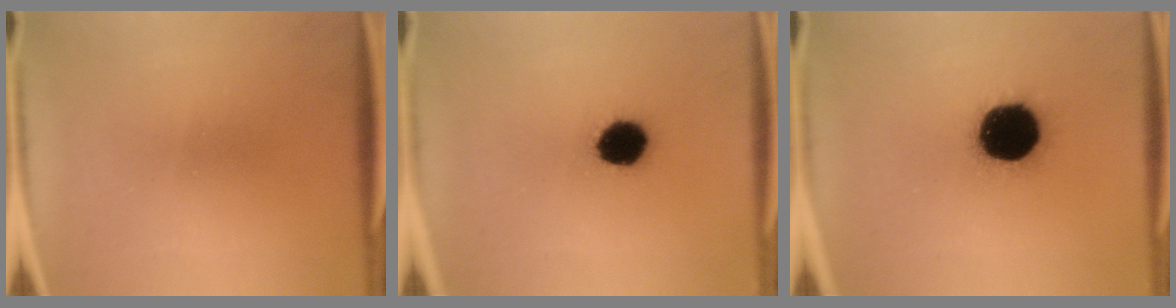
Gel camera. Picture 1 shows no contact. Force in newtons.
{"total": 8.7}
{"total": 19.3}